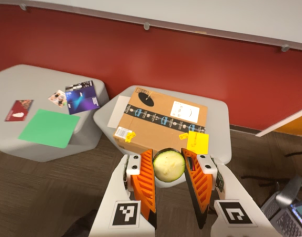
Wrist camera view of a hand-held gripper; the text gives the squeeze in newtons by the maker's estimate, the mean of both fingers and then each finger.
{"total": 11.7, "left": 12.2, "right": 11.2}